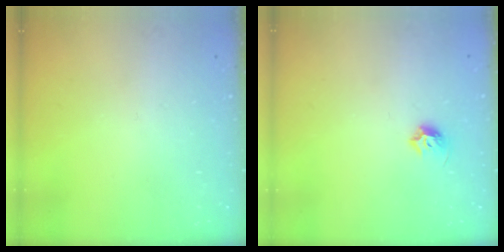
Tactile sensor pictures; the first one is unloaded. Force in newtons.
{"total": 5.6, "press": 5.5, "slide": 1.3}